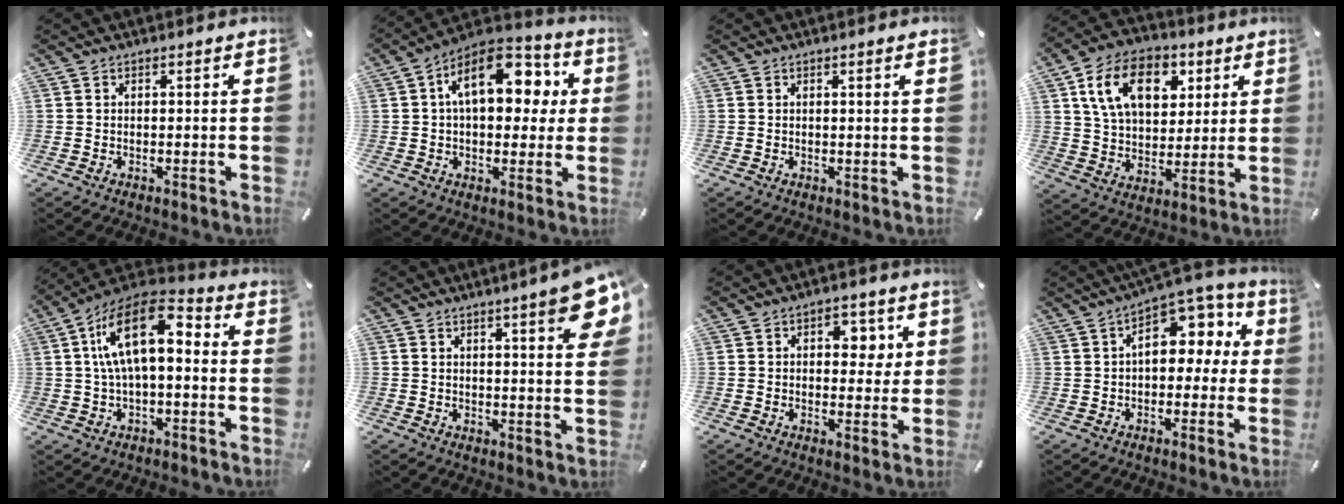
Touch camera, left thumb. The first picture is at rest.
{"total": 15.5, "force": [4.7, 9.5, 11.3], "torque": [-0.175, -0.006, 0.079]}
{"total": 1.3, "force": [0.4, -0.1, 1.2], "torque": [-0.023, -0.002, 0.007]}
{"total": 15.2, "force": [6.3, 10.6, 8.9], "torque": [-0.149, -0.008, 0.116]}
{"total": 14.8, "force": [2.3, 7.2, 12.8], "torque": [-0.246, -0.008, 0.038]}
{"total": 10.0, "force": [5.3, 1.9, 8.2], "torque": [-0.114, -0.028, 0.085]}
{"total": 6.3, "force": [1.9, 4.0, 4.5], "torque": [-0.041, -0.009, 0.020]}
{"total": 11.6, "force": [3.6, 7.2, 8.5], "torque": [-0.118, -0.021, 0.059]}